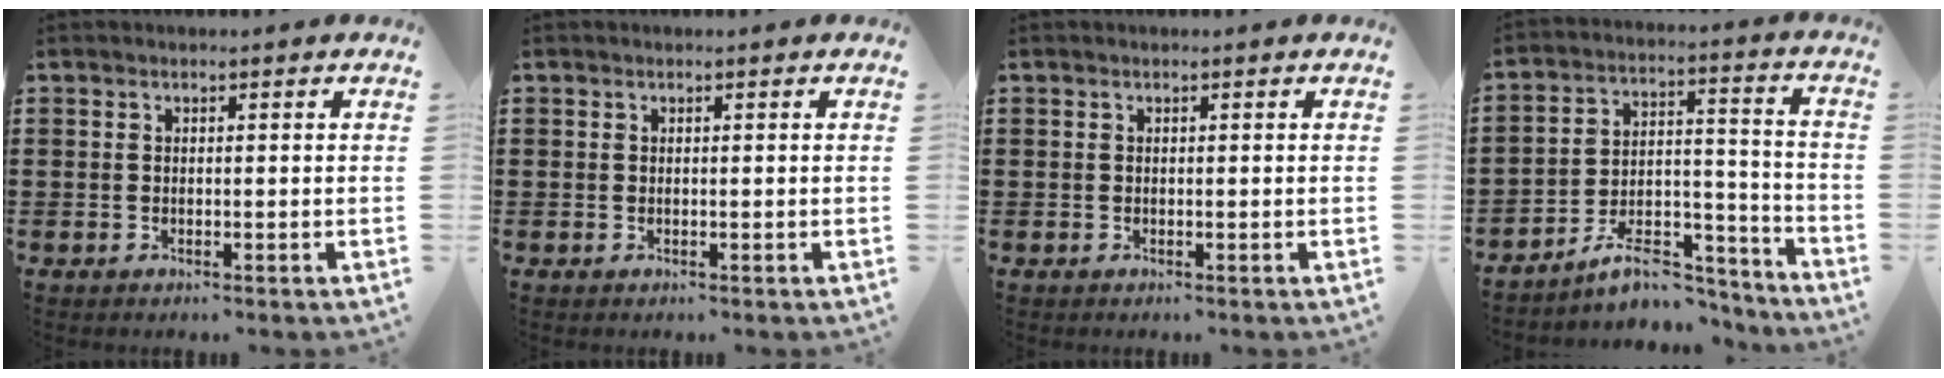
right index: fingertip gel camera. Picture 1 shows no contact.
{"total": 0.0}
{"total": 0.0}
{"total": 9.5, "force": [-8.0, 3.4, 3.8], "torque": [-0.058, 0.027, -0.147]}